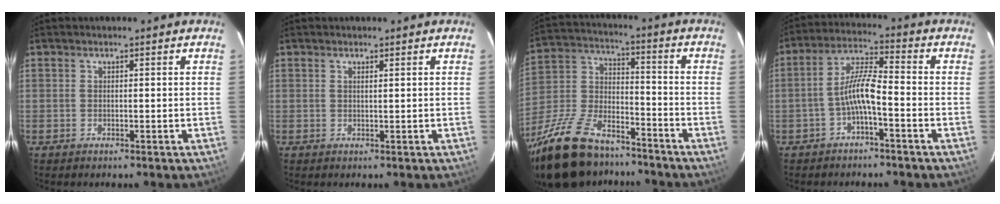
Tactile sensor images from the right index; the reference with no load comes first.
{"total": 0.6, "force": [0.5, -0.1, 0.4], "torque": [-0.008, -0.002, 0.007]}
{"total": 26.9, "force": [-19.9, 11.9, 13.7], "torque": [-0.296, 0.001, -0.327]}
{"total": 6.6, "force": [-2.8, 0.9, 5.9], "torque": [-0.127, 0.016, -0.053]}